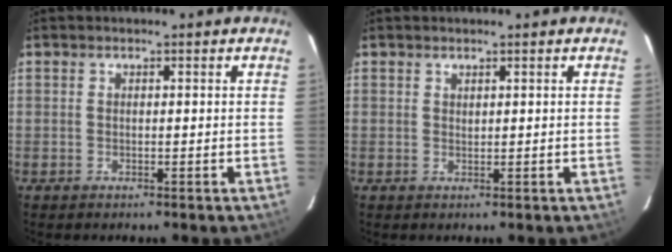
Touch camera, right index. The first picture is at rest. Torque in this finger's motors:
{"motor_torque": [0.13, 0.08, 0.05, 0.01]}